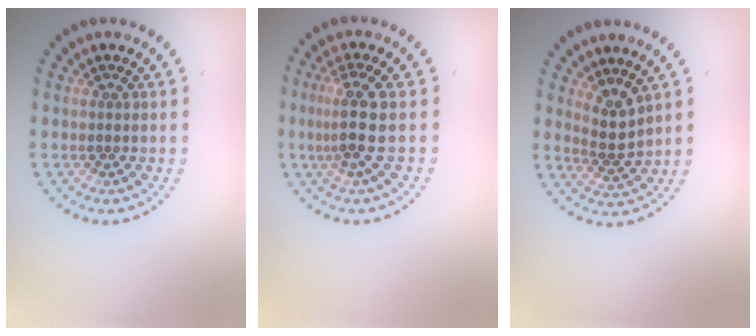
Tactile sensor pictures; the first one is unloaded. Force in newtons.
{"total": 3.4, "press": 2.7, "slide": 2.1}
{"total": 2.4, "press": 1.9, "slide": 1.5}